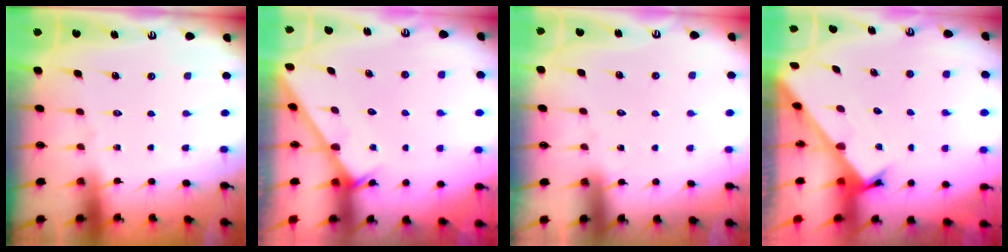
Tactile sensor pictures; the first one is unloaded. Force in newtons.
{"total": 2.4, "press": 2.4, "slide": 0.1}
{"total": 3.5, "press": 3.5, "slide": 0.3}
{"total": 2.6, "press": 2.6, "slide": 0.2}